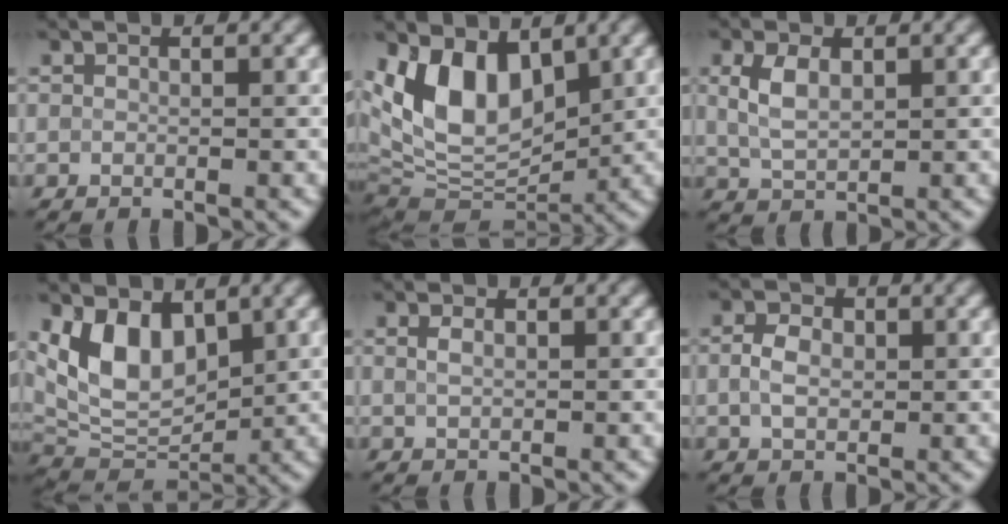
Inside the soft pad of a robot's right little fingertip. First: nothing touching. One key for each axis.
{"total": 9.2, "fx": 2.8, "fy": 5.4, "fz": 6.9, "tx": -0.133, "ty": 0.001, "tz": 0.044}
{"total": 3.3, "fx": 1.0, "fy": 1.8, "fz": 2.5, "tx": -0.066, "ty": 0.008, "tz": 0.024}
{"total": 6.8, "fx": 2.5, "fy": 4.0, "fz": 4.9, "tx": -0.092, "ty": -0.009, "tz": 0.047}
{"total": 1.2, "fx": 0.4, "fy": 0.6, "fz": 0.9, "tx": -0.025, "ty": 0.005, "tz": 0.009}
{"total": 2.8, "fx": 0.2, "fy": 1.9, "fz": 2.0, "tx": -0.048, "ty": 0.006, "tz": 0.001}